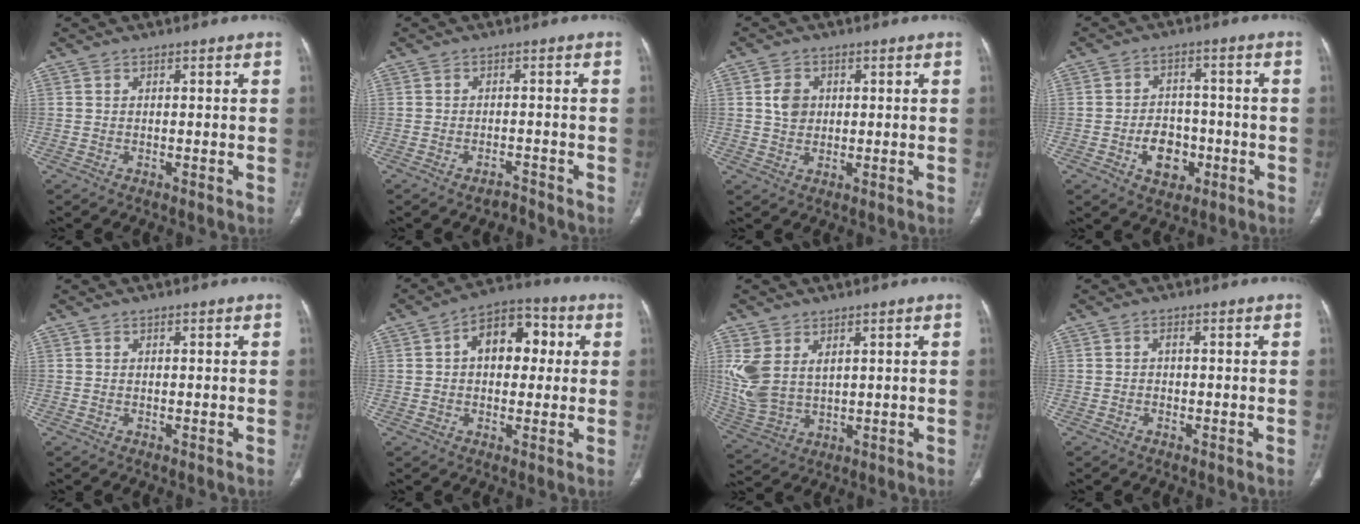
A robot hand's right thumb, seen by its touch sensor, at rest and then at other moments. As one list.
[{"total": 1.7, "force": [-1.6, 0.4, 0.4], "torque": [-0.007, 0.007, -0.027]}, {"total": 4.1, "force": [0.8, 3.3, 2.3], "torque": [-0.027, -0.003, 0.015]}, {"total": 9.0, "force": [-3.2, 6.7, 5.0], "torque": [-0.035, 0.024, -0.046]}, {"total": 0.0}, {"total": 11.5, "force": [2.2, 7.4, 8.4], "torque": [-0.089, 0.025, 0.025]}, {"total": 10.0, "force": [3.3, 6.5, 6.8], "torque": [-0.155, -0.011, 0.084]}, {"total": 0.8, "force": [-0.2, 0.5, 0.5], "torque": [-0.006, 0.003, -0.005]}]